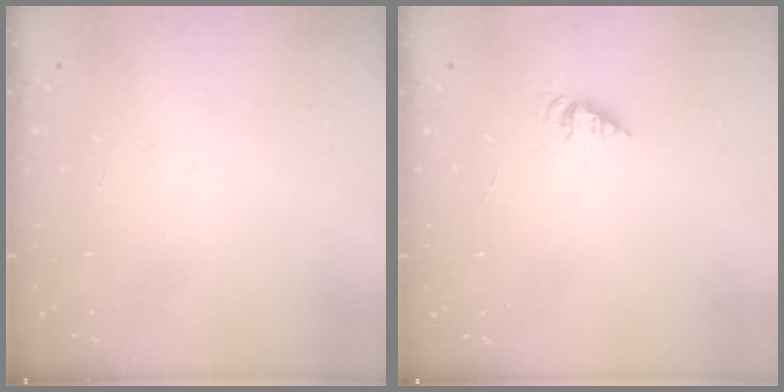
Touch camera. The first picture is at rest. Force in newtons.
{"total": 2.1, "press": 2.1, "slide": 0.3}